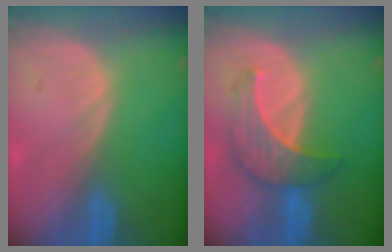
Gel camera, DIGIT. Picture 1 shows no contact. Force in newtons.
{"total": 5.8, "press": 5.8, "slide": 0.6}